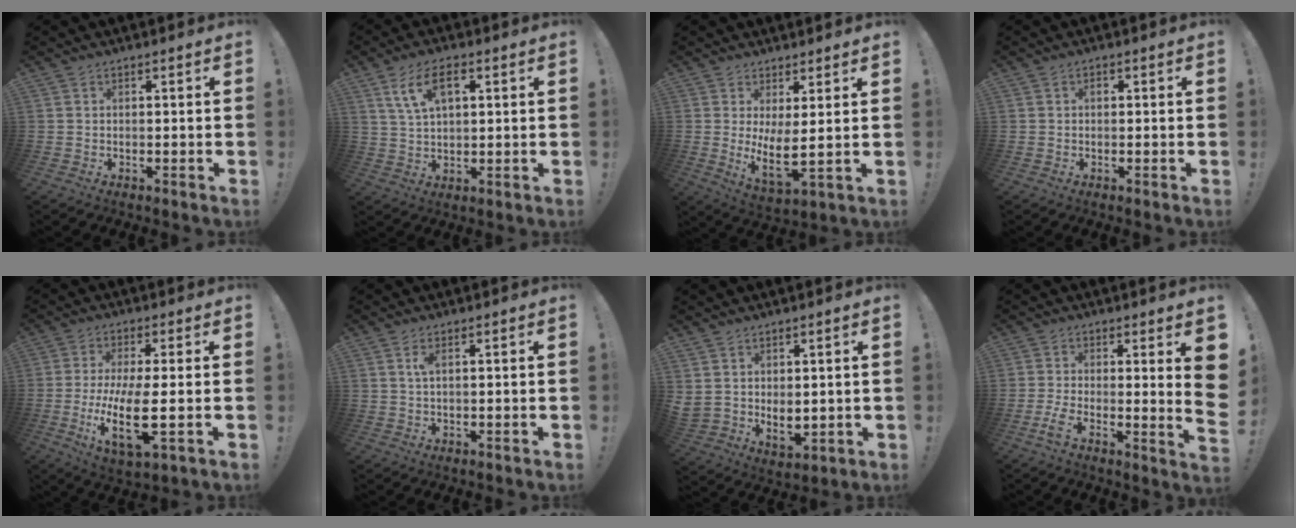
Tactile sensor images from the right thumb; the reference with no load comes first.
{"total": 8.9, "force": [4.0, 4.3, 6.7], "torque": [-0.119, 0.003, 0.074]}
{"total": 7.5, "force": [2.3, 1.4, 6.9], "torque": [-0.107, -0.036, 0.046]}
{"total": 0.7, "force": [-0.1, 0.6, 0.4], "torque": [-0.010, 0.003, -0.002]}
{"total": 13.4, "force": [-2.2, 3.4, 12.8], "torque": [-0.251, -0.015, -0.034]}
{"total": 2.4, "force": [0.8, 0.4, 2.2], "torque": [-0.036, -0.003, 0.011]}
{"total": 5.1, "force": [2.4, 3.3, 3.0], "torque": [-0.037, -0.028, 0.050]}
{"total": 8.3, "force": [0.1, 0.9, 8.3], "torque": [-0.119, -0.028, 0.002]}